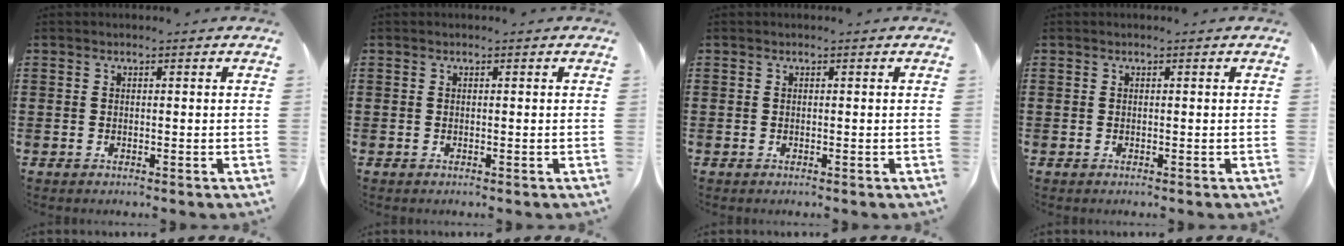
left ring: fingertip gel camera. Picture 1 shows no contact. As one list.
[{"total": 0.0}, {"total": 0.0}, {"total": 0.0}]